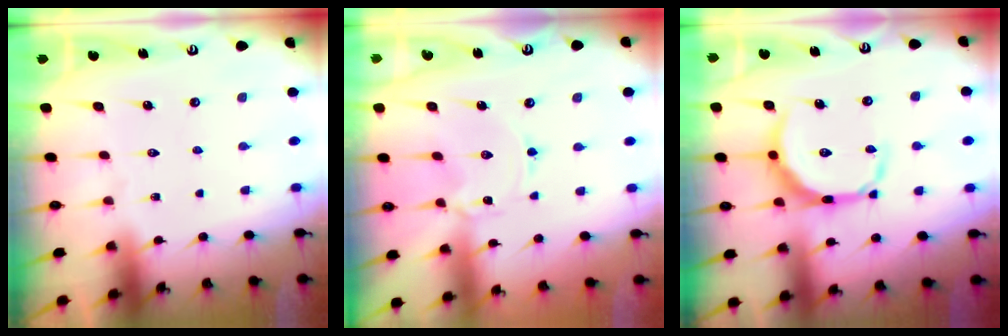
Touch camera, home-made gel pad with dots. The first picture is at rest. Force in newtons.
{"total": 0.9, "press": 0.9, "slide": 0.1}
{"total": 11.6, "press": 11.6, "slide": 0.4}